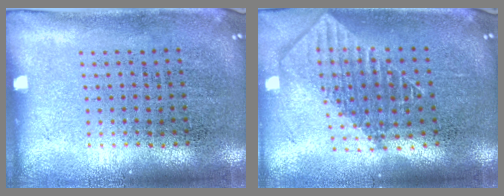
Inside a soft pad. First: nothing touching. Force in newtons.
{"total": 1.9, "press": 1.5, "slide": 1.1}